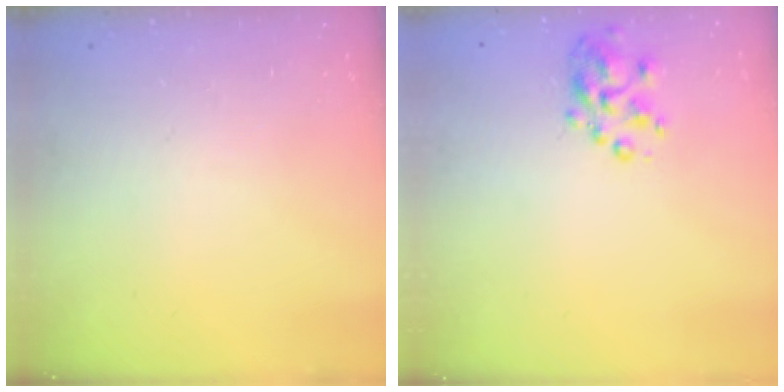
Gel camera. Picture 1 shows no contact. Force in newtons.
{"total": 4.9, "press": 4.7, "slide": 1.2}